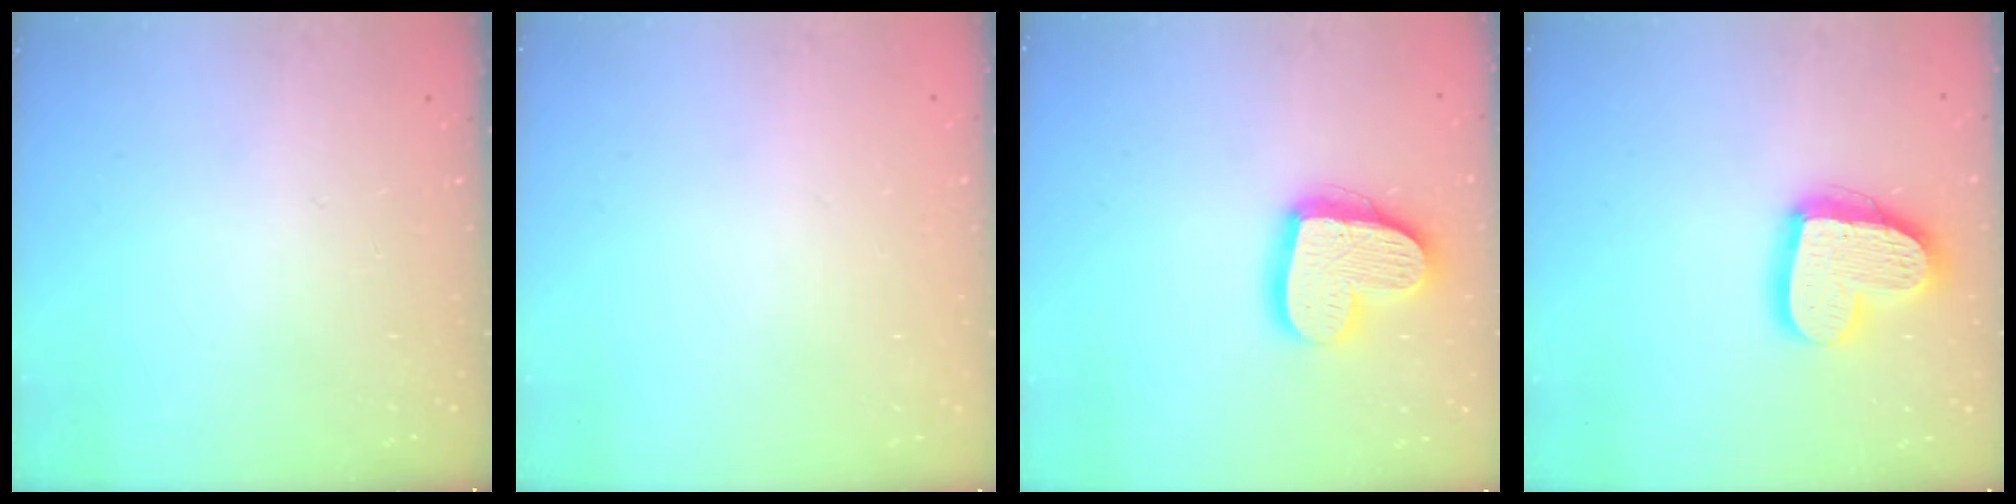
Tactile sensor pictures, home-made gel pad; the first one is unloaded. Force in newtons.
{"total": 0.0}
{"total": 17.9, "press": 17.9, "slide": 1.4}
{"total": 17.8, "press": 17.7, "slide": 1.9}